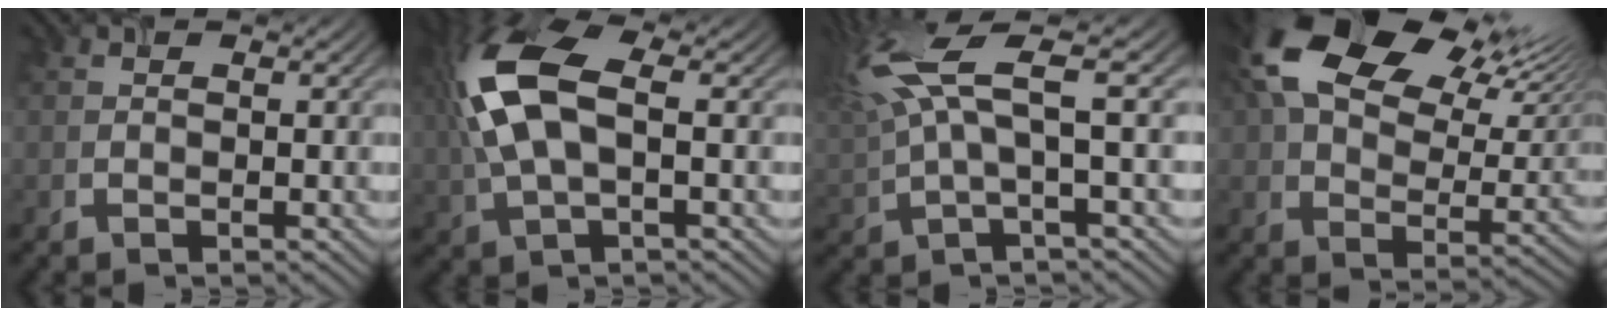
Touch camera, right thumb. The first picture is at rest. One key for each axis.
{"total": 11.4, "fx": 1.3, "fy": 5.6, "fz": 9.8, "tx": -0.254, "ty": 0.010, "tz": 0.026}
{"total": 10.5, "fx": 3.9, "fy": 2.9, "fz": 9.4, "tx": -0.205, "ty": 0.015, "tz": 0.077}
{"total": 19.7, "fx": 10.2, "fy": 11.0, "fz": 12.8, "tx": -0.270, "ty": 0.038, "tz": 0.178}